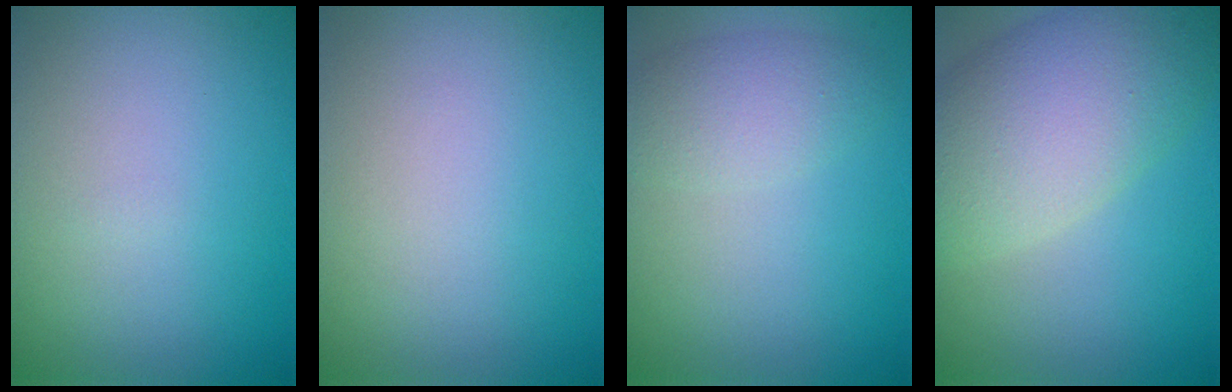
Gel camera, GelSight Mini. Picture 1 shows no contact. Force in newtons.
{"total": 0.0}
{"total": 2.9, "press": 2.9, "slide": 0.1}
{"total": 8.2, "press": 8.2, "slide": 0.3}